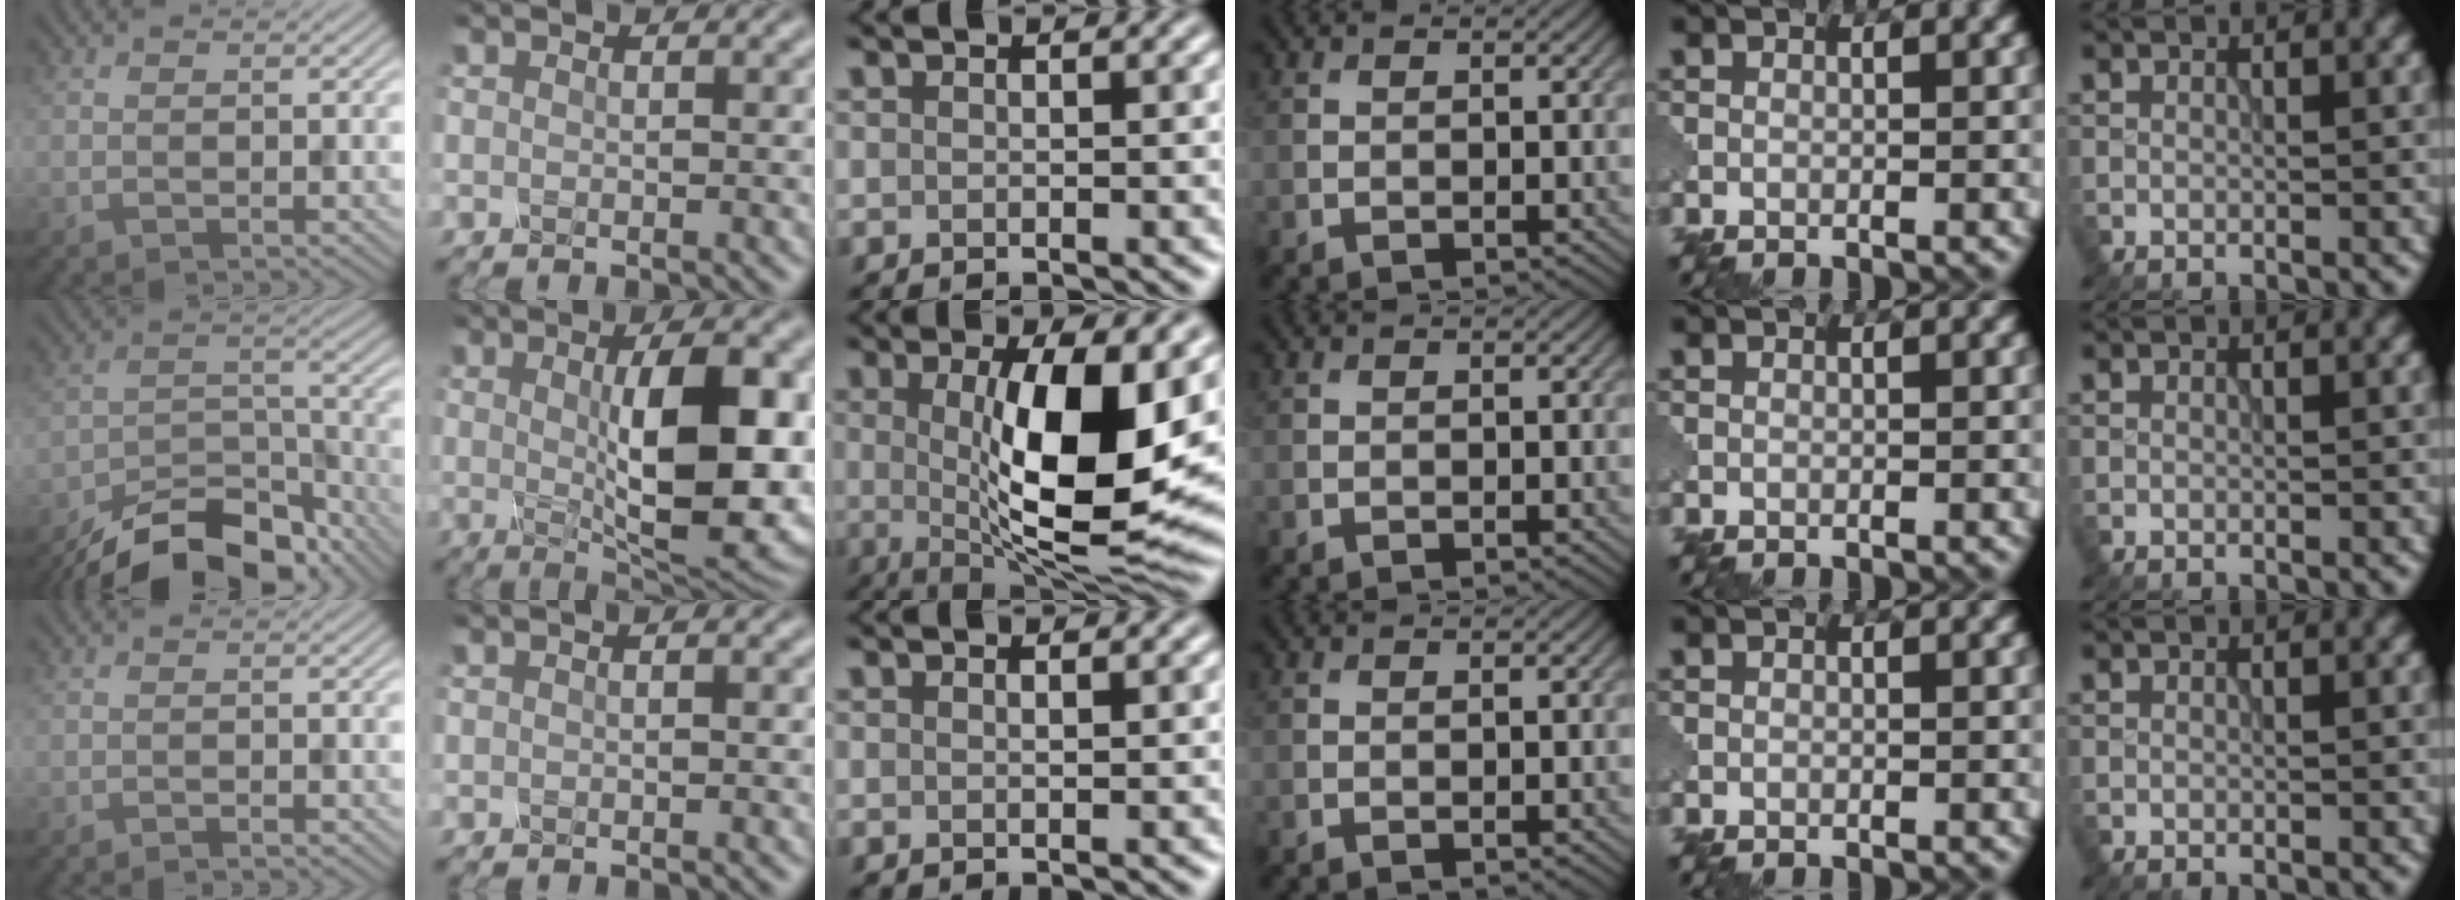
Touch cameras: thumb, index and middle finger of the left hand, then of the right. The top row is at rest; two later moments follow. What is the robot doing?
{"motion": "disassemble", "object": "glue stick"}